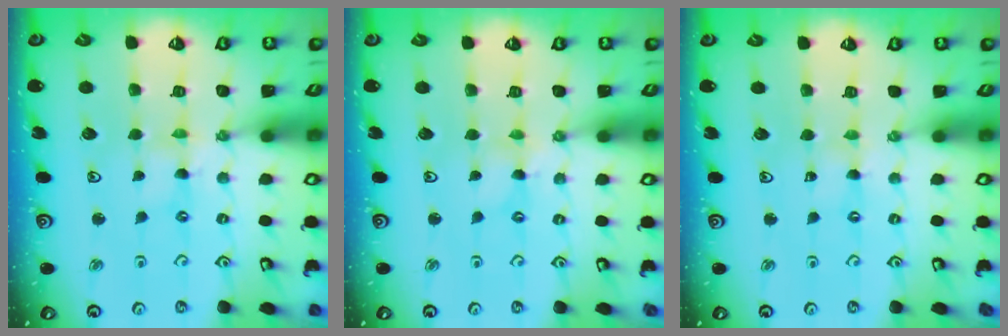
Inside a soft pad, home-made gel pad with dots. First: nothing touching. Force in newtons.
{"total": 0.0}
{"total": 0.5, "press": 0.5, "slide": 0.1}